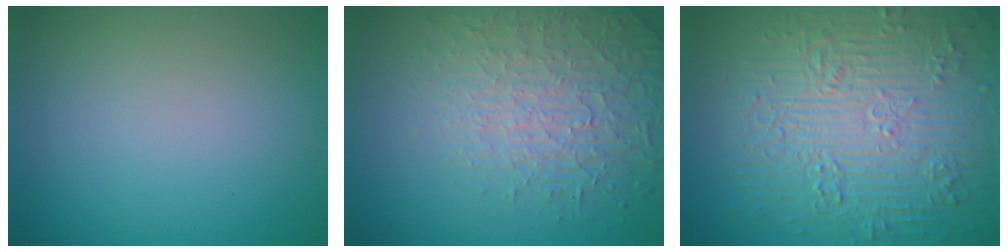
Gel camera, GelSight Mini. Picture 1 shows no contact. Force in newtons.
{"total": 3.8, "press": 3.6, "slide": 1.2}
{"total": 11.4, "press": 7.5, "slide": 8.5}